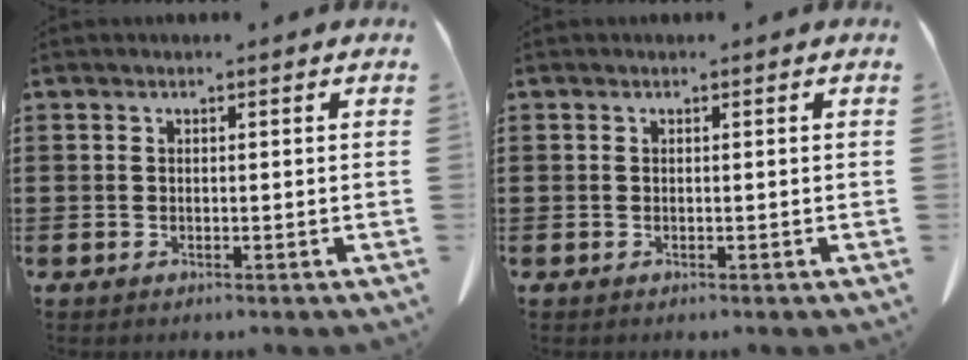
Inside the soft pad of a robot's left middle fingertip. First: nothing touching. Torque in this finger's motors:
{"motor_torque": [-0.02, 0.01, 0.00, 0.00]}